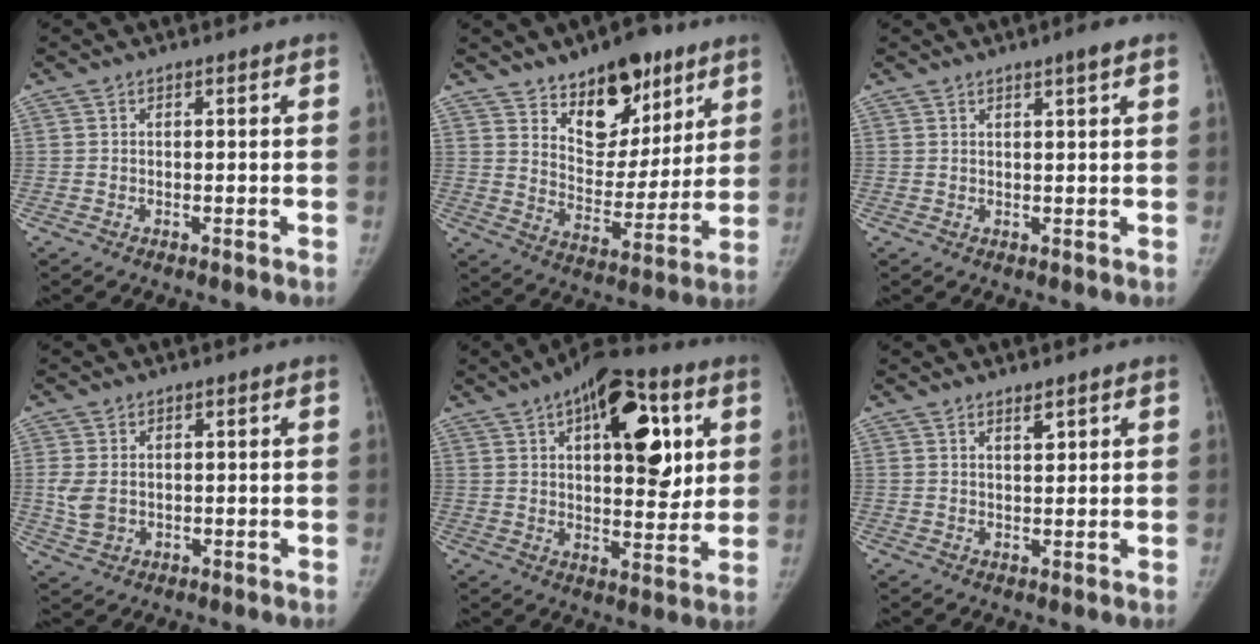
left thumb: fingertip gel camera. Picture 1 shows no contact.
{"total": 15.3, "force": [10.0, 8.3, 8.1], "torque": [-0.070, -0.068, 0.166]}
{"total": 2.3, "force": [1.5, 0.1, 1.8], "torque": [-0.027, -0.007, 0.021]}
{"total": 4.7, "force": [0.2, 3.6, 3.0], "torque": [-0.059, -0.006, 0.012]}
{"total": 19.9, "force": [7.0, 9.6, 16.0], "torque": [-0.182, -0.010, 0.099]}
{"total": 1.9, "force": [1.4, 0.6, 1.2], "torque": [-0.013, -0.011, 0.026]}